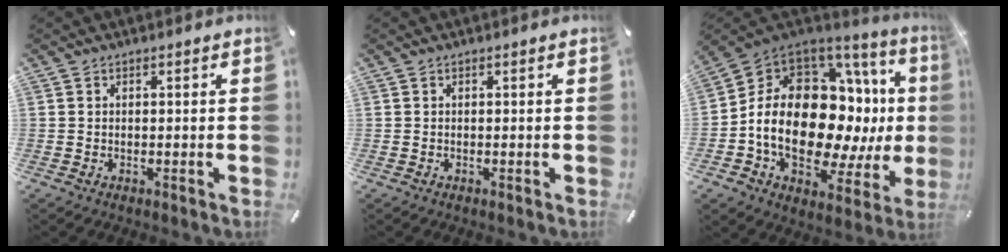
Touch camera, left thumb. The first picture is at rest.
{"total": 0.0}
{"total": 22.9, "force": [-0.6, 14.2, 17.9], "torque": [-0.340, -0.036, -0.003]}